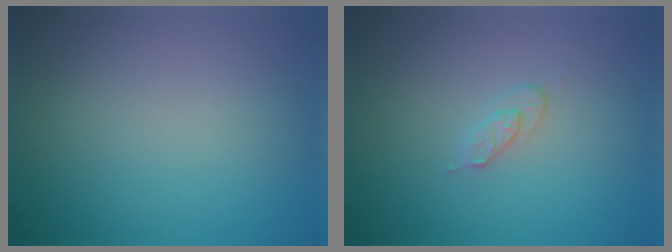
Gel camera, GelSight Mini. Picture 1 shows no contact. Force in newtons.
{"total": 1.4, "press": 1.4, "slide": 0.2}